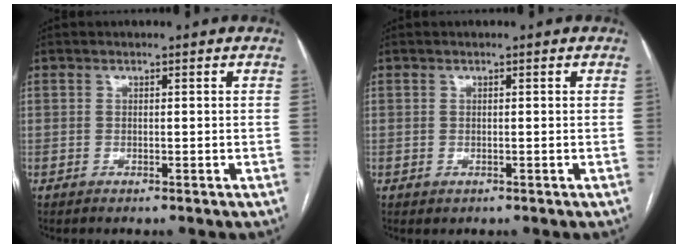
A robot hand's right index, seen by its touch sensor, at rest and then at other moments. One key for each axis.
{"total": 0.0}